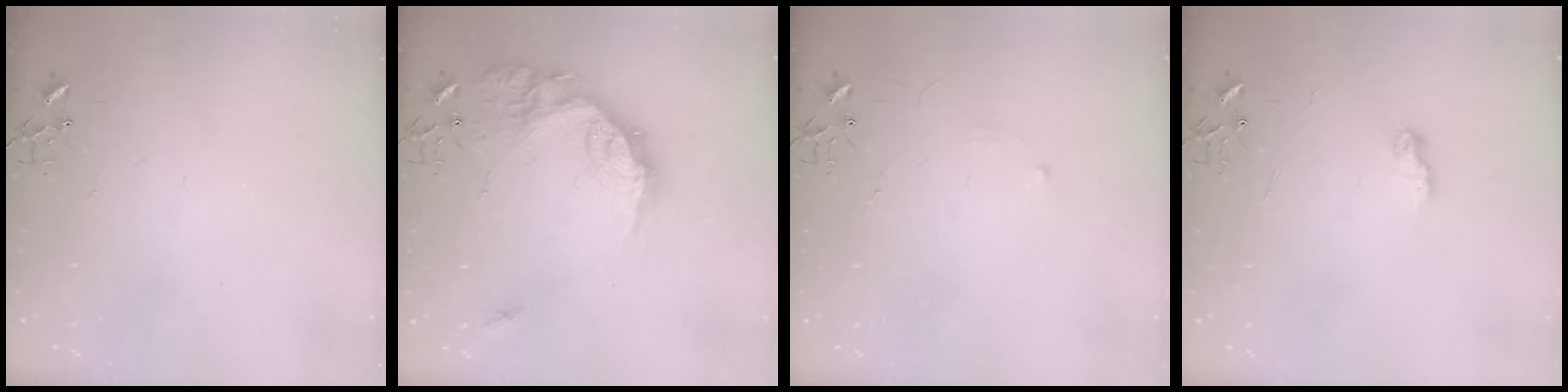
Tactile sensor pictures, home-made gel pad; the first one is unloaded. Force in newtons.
{"total": 19.2, "press": 19.2, "slide": 1.0}
{"total": 2.9, "press": 2.8, "slide": 0.5}
{"total": 6.3, "press": 6.3, "slide": 0.1}